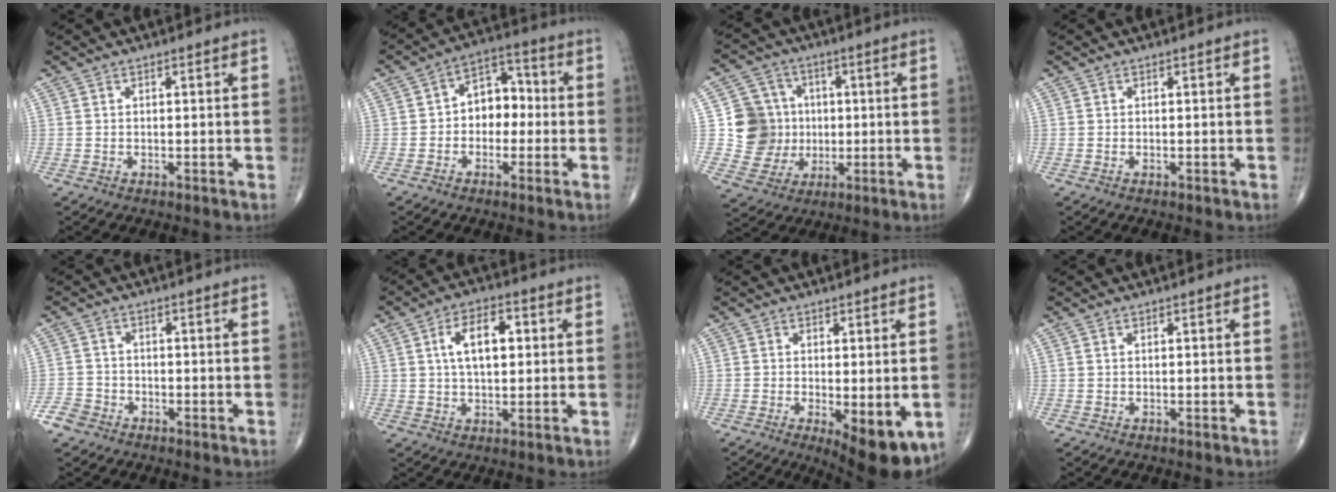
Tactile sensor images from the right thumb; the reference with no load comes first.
{"total": 8.6, "force": [-0.6, 6.3, 5.8], "torque": [-0.051, 0.036, -0.023]}
{"total": 11.1, "force": [0.3, 10.6, 3.1], "torque": [-0.010, 0.012, 0.009]}
{"total": 0.0}
{"total": 3.6, "force": [-2.5, 2.5, 0.6], "torque": [-0.001, 0.013, -0.053]}
{"total": 9.2, "force": [2.0, 4.9, 7.6], "torque": [-0.115, 0.009, 0.031]}
{"total": 10.2, "force": [-3.5, 3.5, 8.9], "torque": [-0.116, -0.021, -0.043]}
{"total": 0.0}